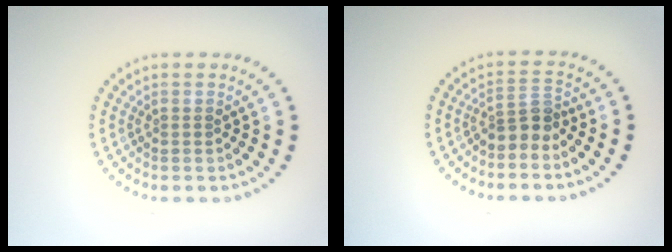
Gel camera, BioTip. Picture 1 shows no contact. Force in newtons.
{"total": 2.4, "press": 1.9, "slide": 1.5}